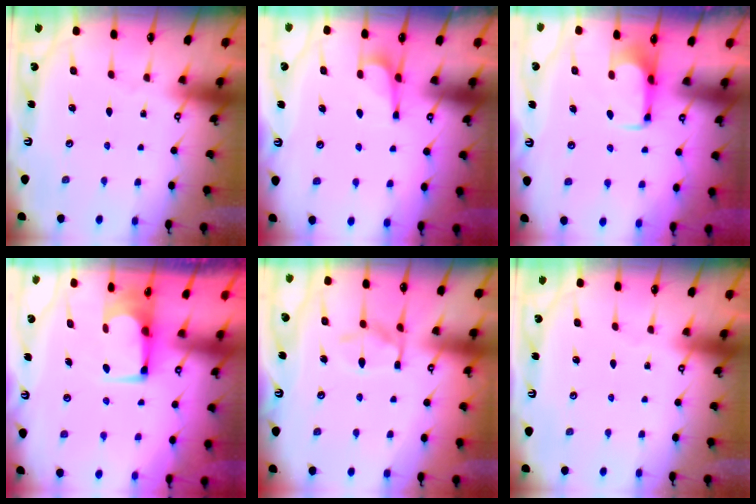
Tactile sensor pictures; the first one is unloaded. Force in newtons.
{"total": 5.0, "press": 5.0, "slide": 0.7}
{"total": 2.0, "press": 1.9, "slide": 0.4}
{"total": 2.9, "press": 2.9, "slide": 0.2}
{"total": 11.1, "press": 11.0, "slide": 1.1}
{"total": 0.0}